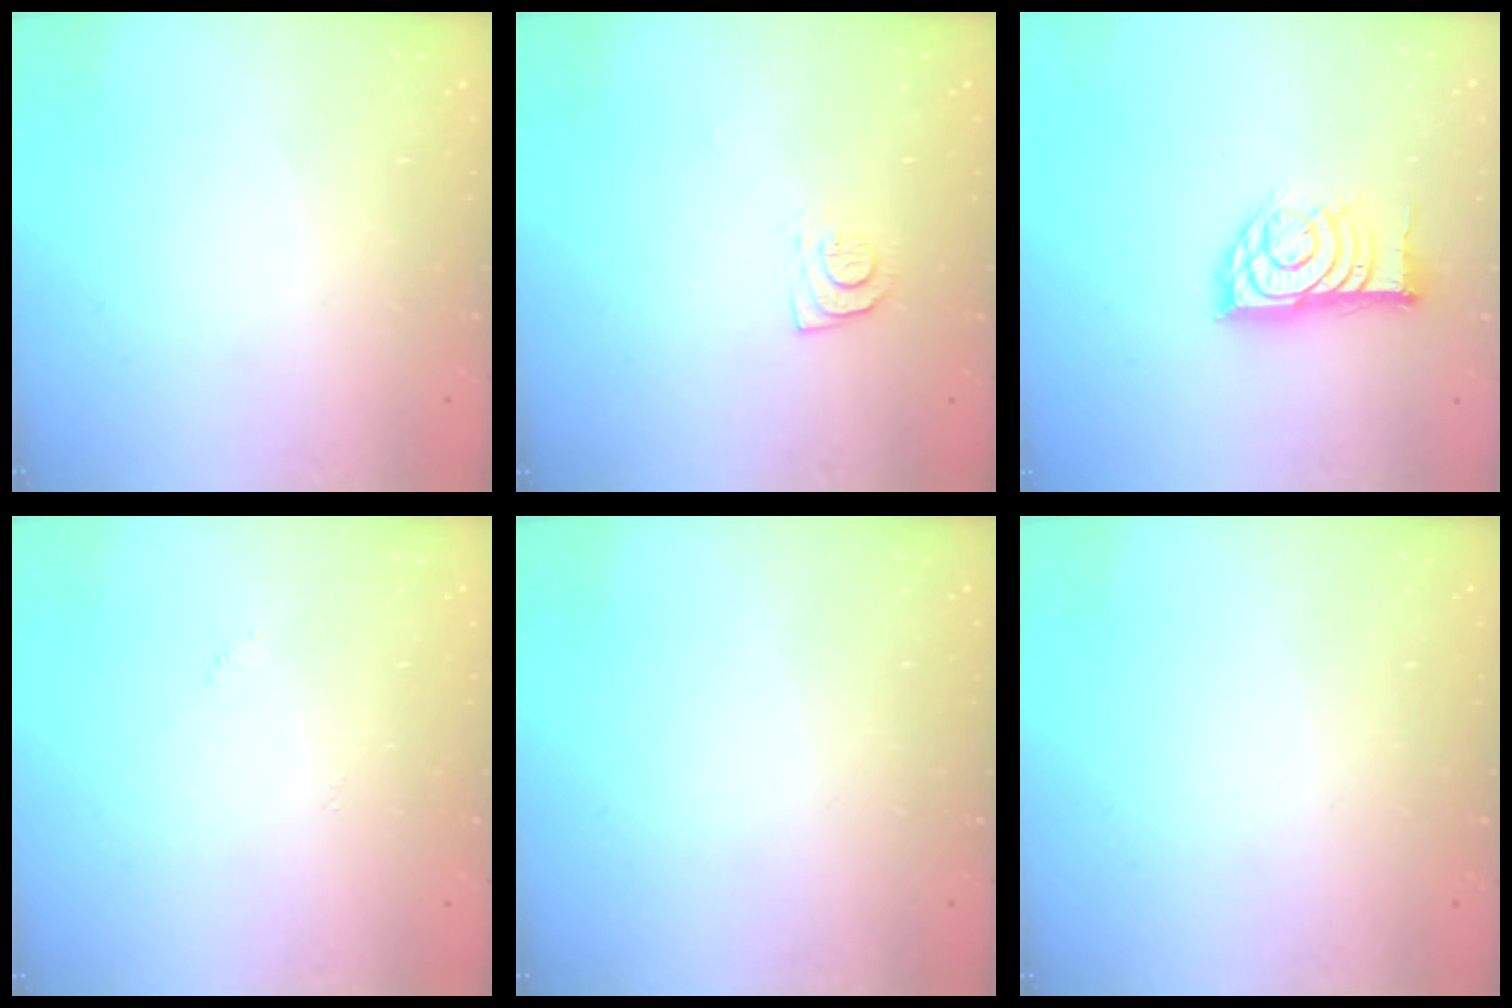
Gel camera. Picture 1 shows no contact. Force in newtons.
{"total": 6.8, "press": 6.7, "slide": 0.7}
{"total": 13.9, "press": 13.9, "slide": 0.6}
{"total": 3.3, "press": 3.3, "slide": 0.5}
{"total": 0.0}
{"total": 0.0}